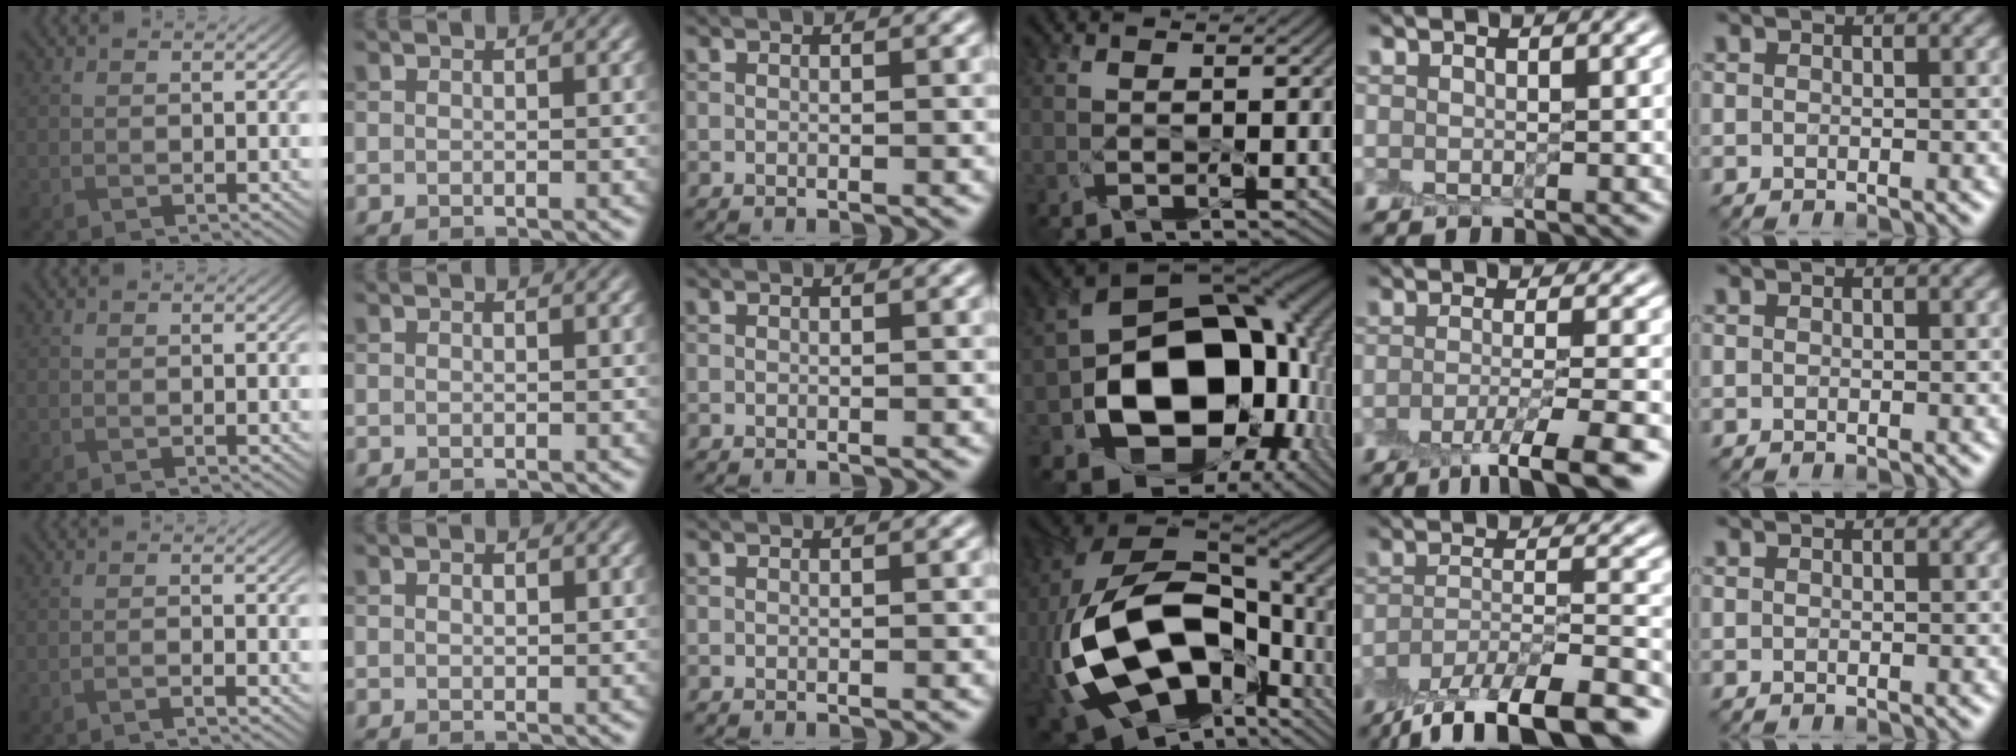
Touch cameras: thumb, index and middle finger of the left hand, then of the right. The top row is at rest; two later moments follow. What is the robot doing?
{"motion": "peel", "object": "plastic screen protector"}